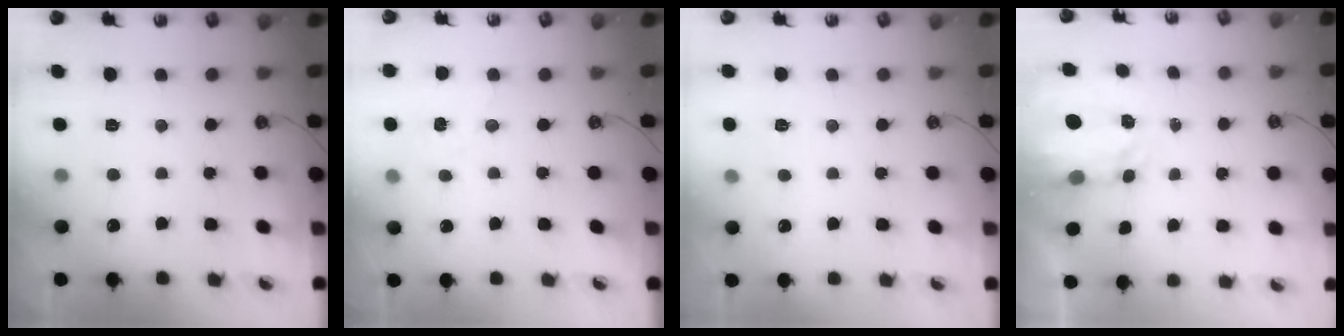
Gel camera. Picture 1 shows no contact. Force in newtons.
{"total": 3.7, "press": 3.7, "slide": 0.4}
{"total": 4.3, "press": 4.3, "slide": 0.4}
{"total": 3.4, "press": 3.3, "slide": 0.5}